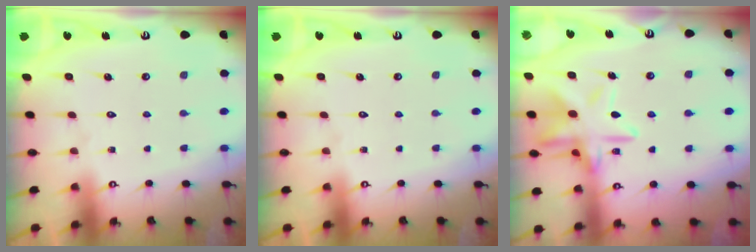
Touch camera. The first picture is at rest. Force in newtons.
{"total": 0.0}
{"total": 14.9, "press": 14.9, "slide": 1.2}